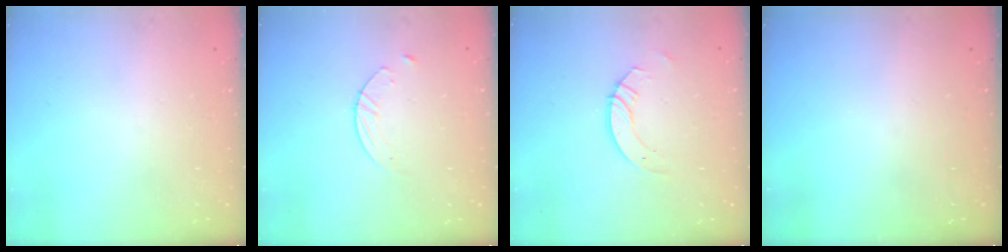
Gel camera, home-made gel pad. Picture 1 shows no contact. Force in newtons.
{"total": 3.6, "press": 3.6, "slide": 0.4}
{"total": 3.5, "press": 3.5, "slide": 0.3}
{"total": 0.0}